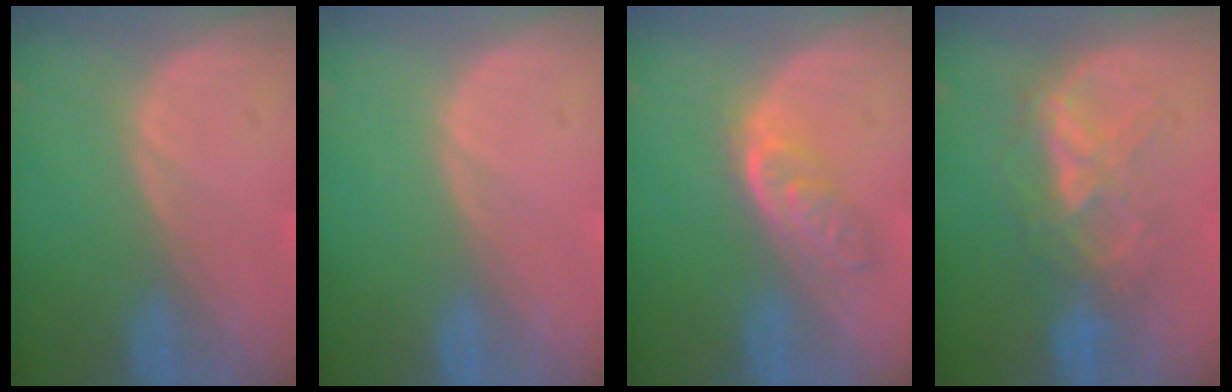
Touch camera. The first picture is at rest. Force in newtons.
{"total": 0.0}
{"total": 4.7, "press": 4.4, "slide": 1.9}
{"total": 6.6, "press": 6.4, "slide": 1.5}